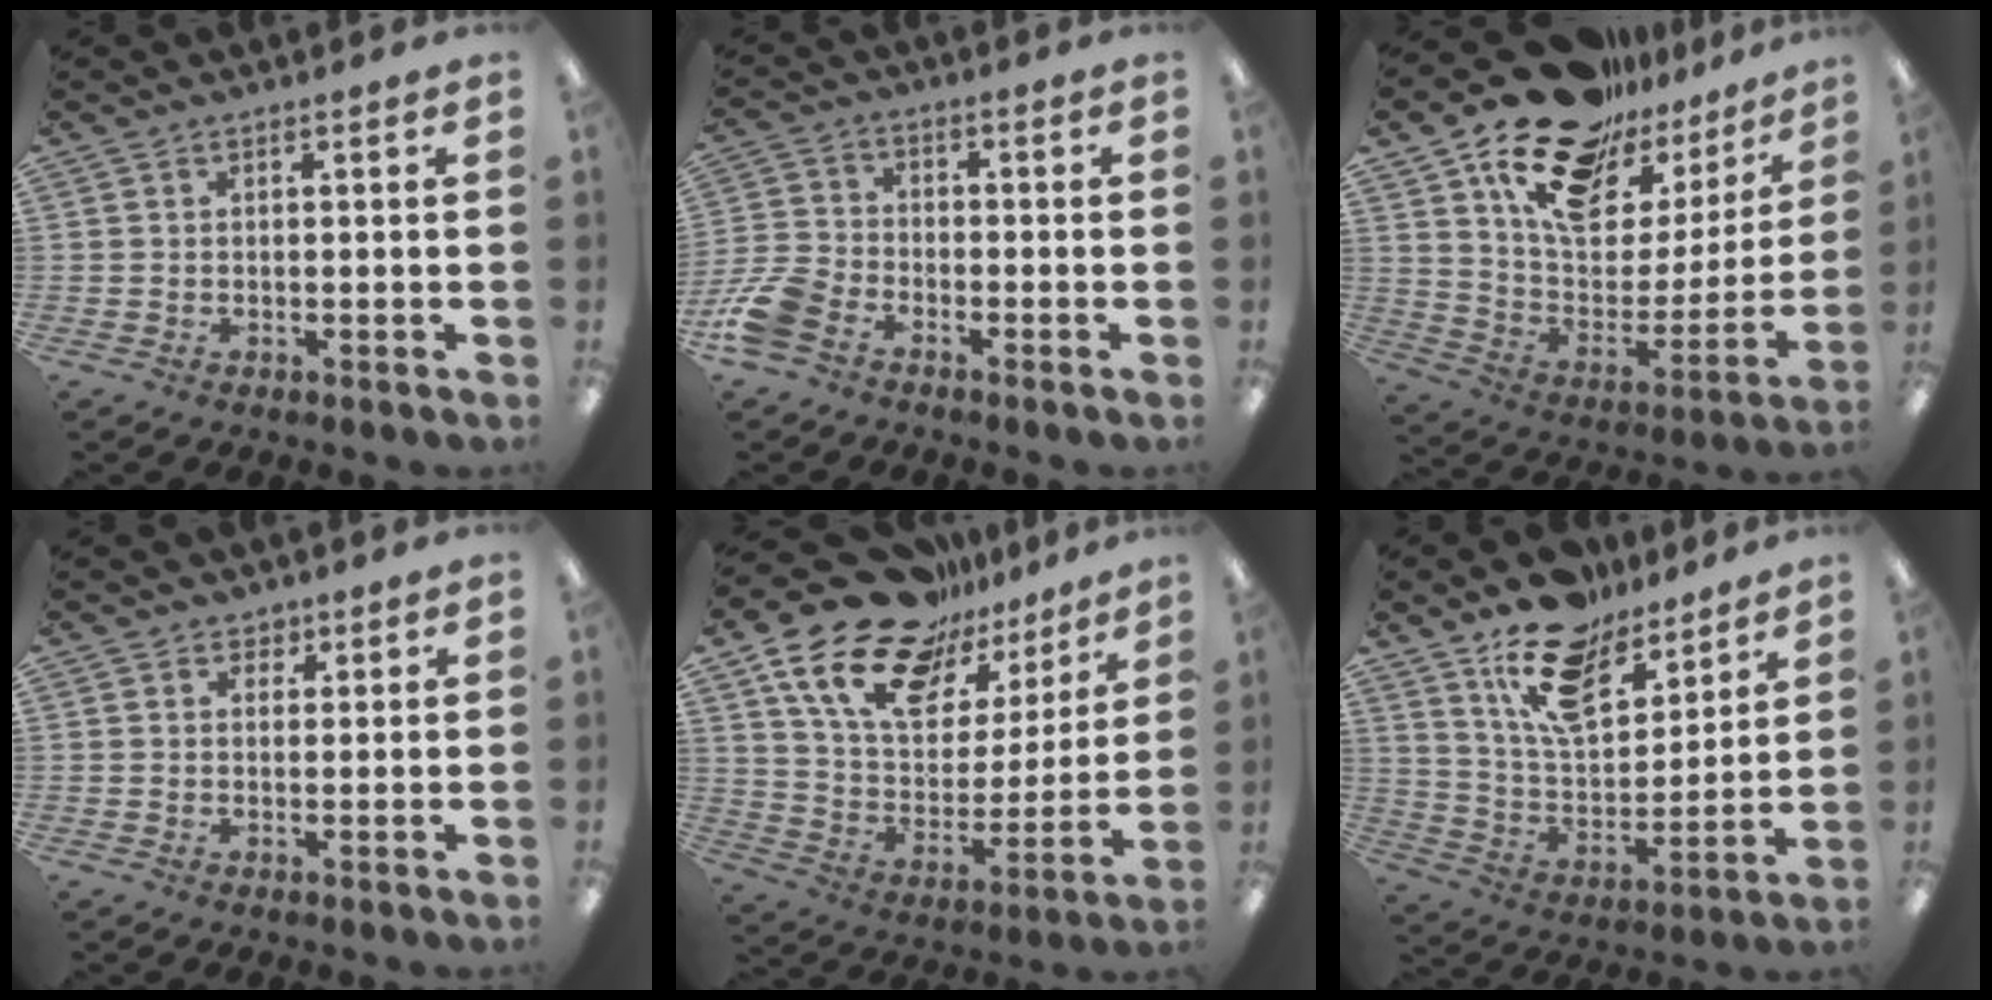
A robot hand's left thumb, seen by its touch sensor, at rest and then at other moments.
{"total": 9.3, "force": [-5.6, 5.4, 5.1], "torque": [-0.112, 0.023, -0.104]}
{"total": 21.5, "force": [15.0, 11.6, 10.2], "torque": [-0.168, -0.096, 0.264]}
{"total": 2.0, "force": [1.4, 1.4, 0.4], "torque": [-0.002, -0.002, 0.024]}
{"total": 20.5, "force": [14.9, 10.7, 9.1], "torque": [-0.175, -0.095, 0.265]}
{"total": 15.9, "force": [12.2, 7.2, 7.3], "torque": [-0.135, -0.068, 0.220]}